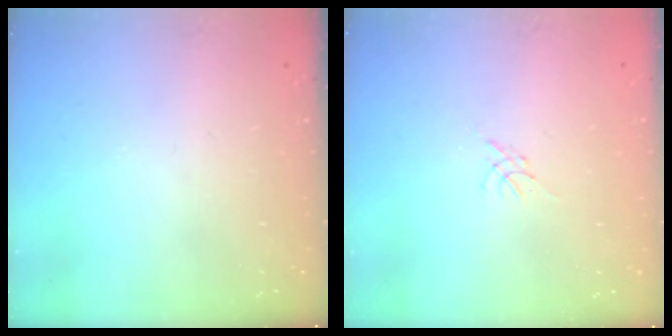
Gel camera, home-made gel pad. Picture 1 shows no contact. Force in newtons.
{"total": 0.0}